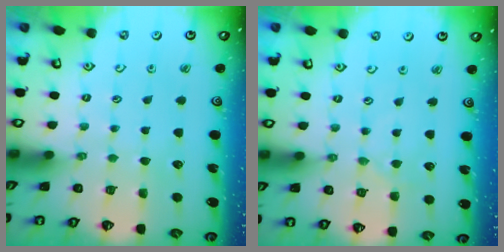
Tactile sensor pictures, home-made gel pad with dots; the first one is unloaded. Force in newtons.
{"total": 0.0}